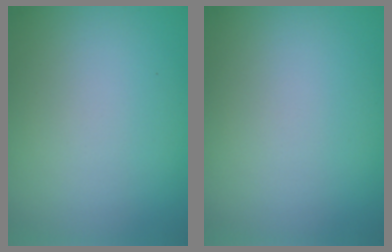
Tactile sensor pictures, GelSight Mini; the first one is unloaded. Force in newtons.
{"total": 0.0}